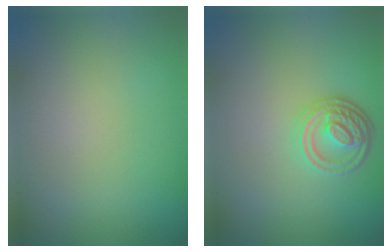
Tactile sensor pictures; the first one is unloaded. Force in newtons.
{"total": 3.8, "press": 3.2, "slide": 2.0}